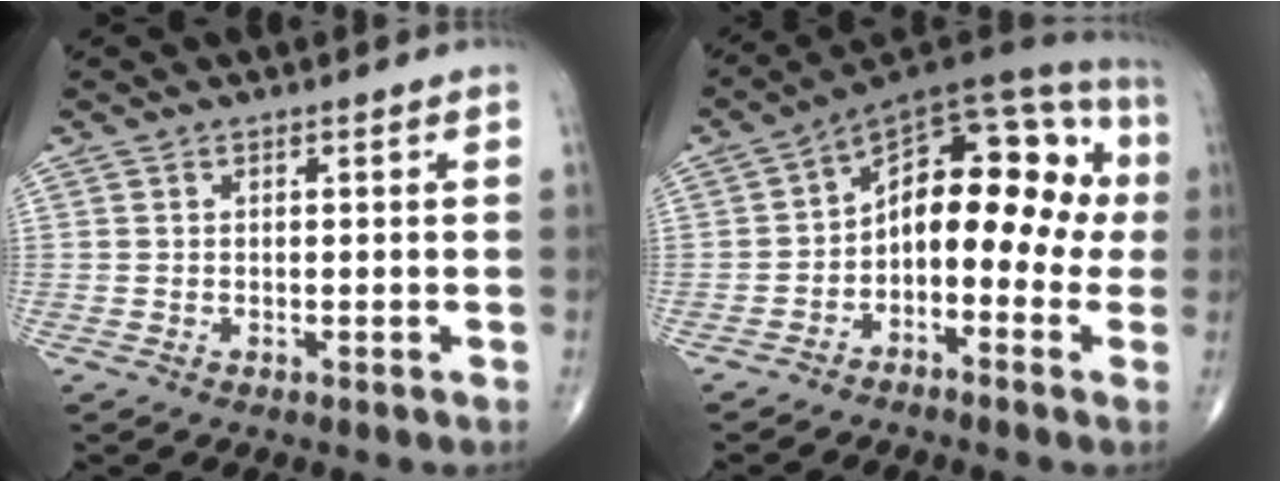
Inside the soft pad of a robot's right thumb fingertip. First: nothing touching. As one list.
[{"total": 16.8, "force": [-1.4, 9.6, 13.7], "torque": [-0.140, 0.062, -0.036]}]